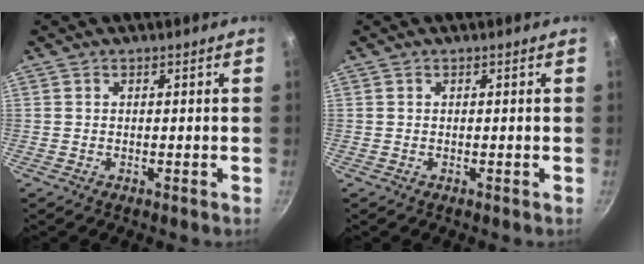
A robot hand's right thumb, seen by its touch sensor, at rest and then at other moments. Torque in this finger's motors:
{"motor_torque": [0.06, 0.01, -0.11, 0.29, 0.00]}